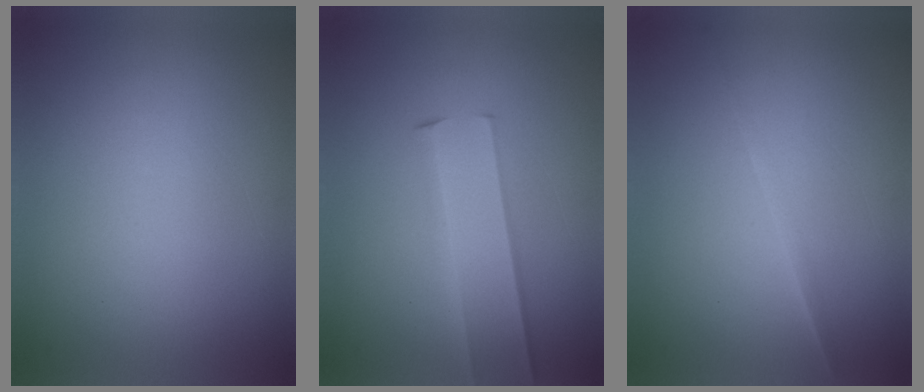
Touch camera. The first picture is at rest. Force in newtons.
{"total": 2.9}
{"total": 2.2}